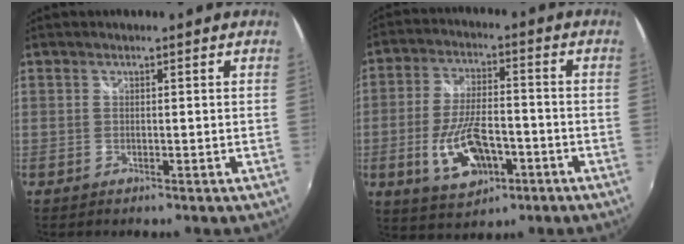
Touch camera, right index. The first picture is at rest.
{"total": 11.9, "force": [-4.2, 5.6, 9.6], "torque": [-0.199, -0.005, -0.065]}